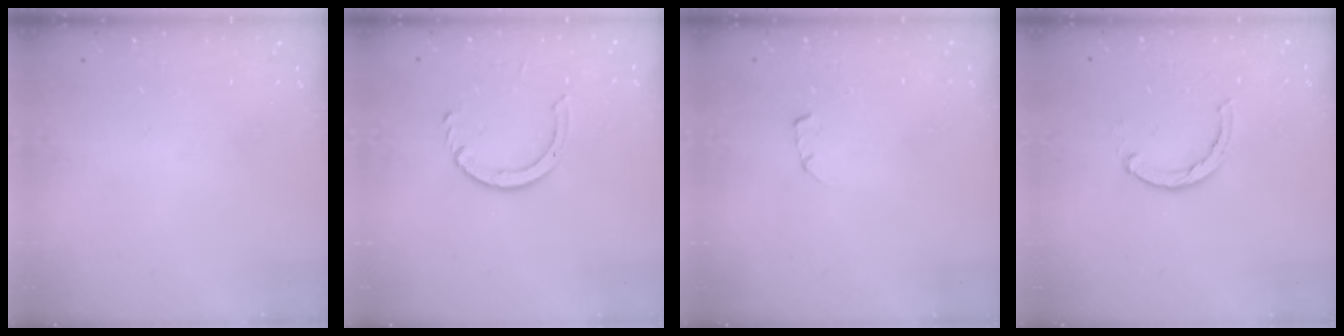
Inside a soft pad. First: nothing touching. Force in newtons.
{"total": 4.0, "press": 3.9, "slide": 0.5}
{"total": 1.7, "press": 1.7, "slide": 0.2}
{"total": 2.4, "press": 2.4, "slide": 0.4}